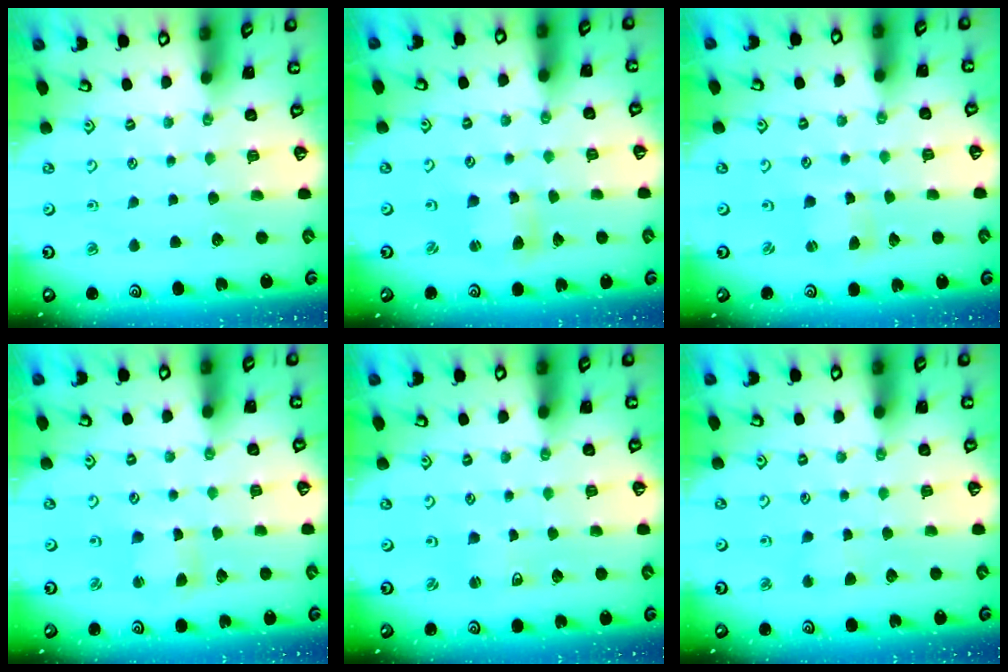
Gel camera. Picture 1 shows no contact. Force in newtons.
{"total": 3.7, "press": 3.7, "slide": 0.5}
{"total": 1.3, "press": 1.2, "slide": 0.2}
{"total": 2.5, "press": 2.5, "slide": 0.3}
{"total": 2.1, "press": 2.0, "slide": 0.4}
{"total": 2.9, "press": 2.8, "slide": 0.4}